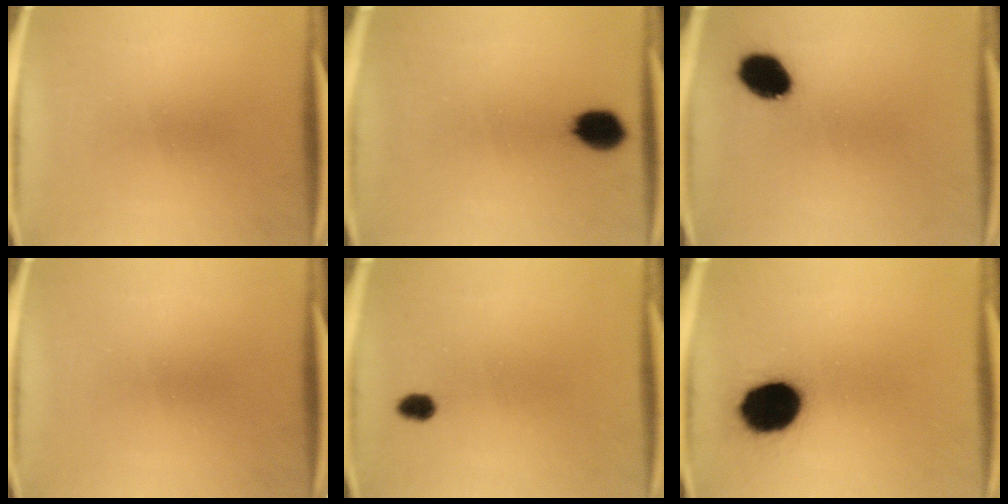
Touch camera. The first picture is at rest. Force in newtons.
{"total": 7.0}
{"total": 8.6}
{"total": 0.0}
{"total": 2.3}
{"total": 15.9}